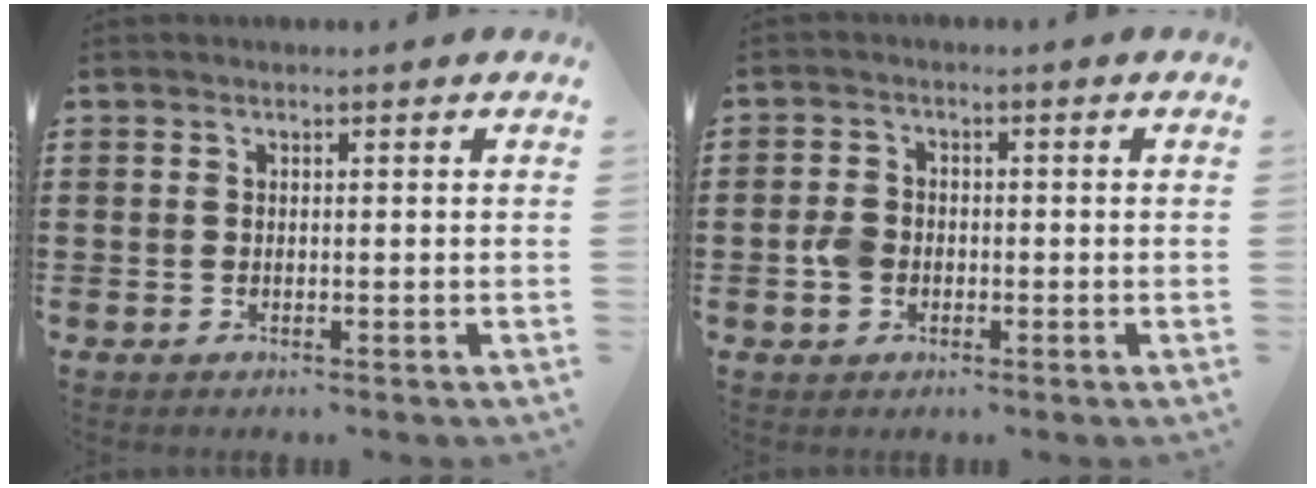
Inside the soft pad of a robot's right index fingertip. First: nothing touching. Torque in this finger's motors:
{"motor_torque": [0.47, 0.41, 0.31, 0.08]}